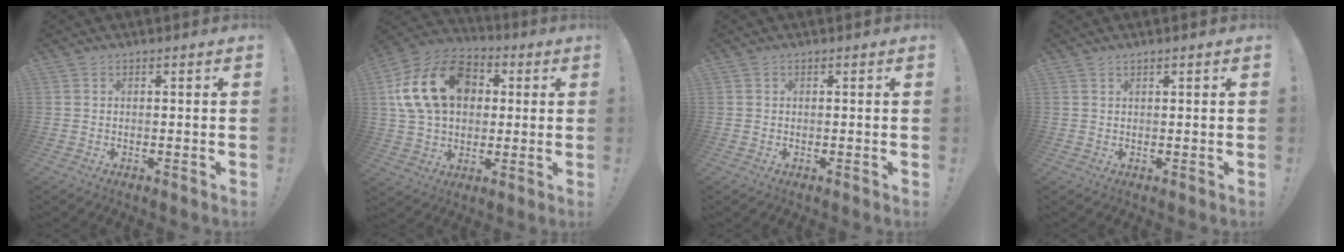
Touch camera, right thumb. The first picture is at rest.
{"total": 21.7, "force": [5.4, 15.5, 14.2], "torque": [-0.236, 0.001, 0.105]}
{"total": 0.0}
{"total": 0.8, "force": [0.7, 0.1, 0.4], "torque": [-0.011, 0.001, 0.013]}